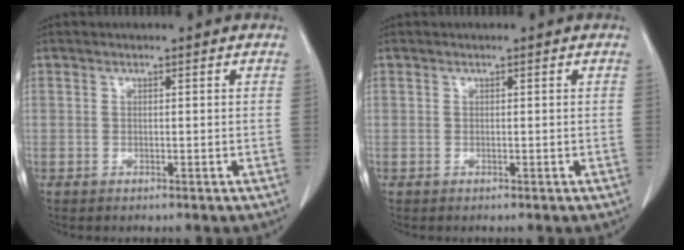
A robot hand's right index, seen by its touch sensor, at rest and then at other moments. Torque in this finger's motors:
{"motor_torque": [0.00, 0.00, 0.00, 0.00]}